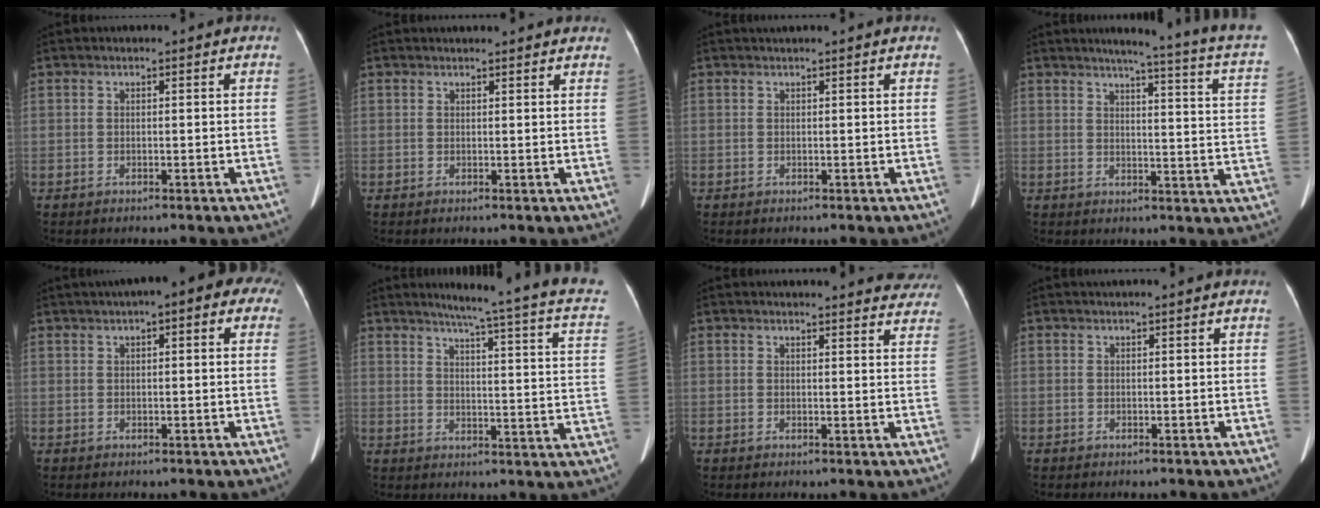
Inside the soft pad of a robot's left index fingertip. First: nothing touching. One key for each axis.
{"total": 5.7, "fx": 5.4, "fy": 0.5, "fz": 1.9, "tx": -0.027, "ty": 0.021, "tz": 0.052}
{"total": 1.1, "fx": 1.0, "fy": 0.0, "fz": 0.4, "tx": -0.008, "ty": 0.026, "tz": 0.018}
{"total": 17.5, "fx": 14.9, "fy": -1.5, "fz": 9.1, "tx": -0.126, "ty": -0.067, "tz": 0.156}
{"total": 9.3, "fx": 5.2, "fy": 2.9, "fz": 7.2, "tx": -0.086, "ty": 0.049, "tz": 0.059}
{"total": 18.6, "fx": 15.1, "fy": -0.3, "fz": 11.0, "tx": -0.154, "ty": -0.048, "tz": 0.165}
{"total": 15.1, "fx": 14.5, "fy": 2.8, "fz": 3.3, "tx": -0.018, "ty": -0.029, "tz": 0.143}
{"total": 0.9, "fx": 0.8, "fy": 0.0, "fz": 0.3, "tx": -0.007, "ty": 0.024, "tz": 0.013}